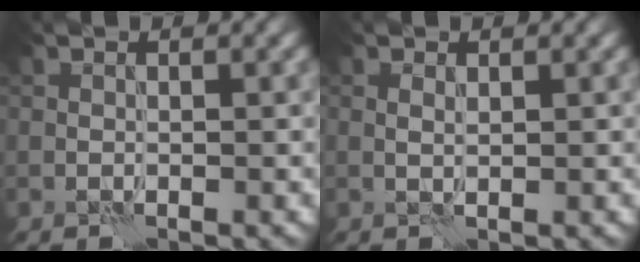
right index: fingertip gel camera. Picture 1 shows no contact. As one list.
[{"total": 0.7, "force": [0.3, 0.2, 0.5], "torque": [-0.011, 0.001, 0.005]}]